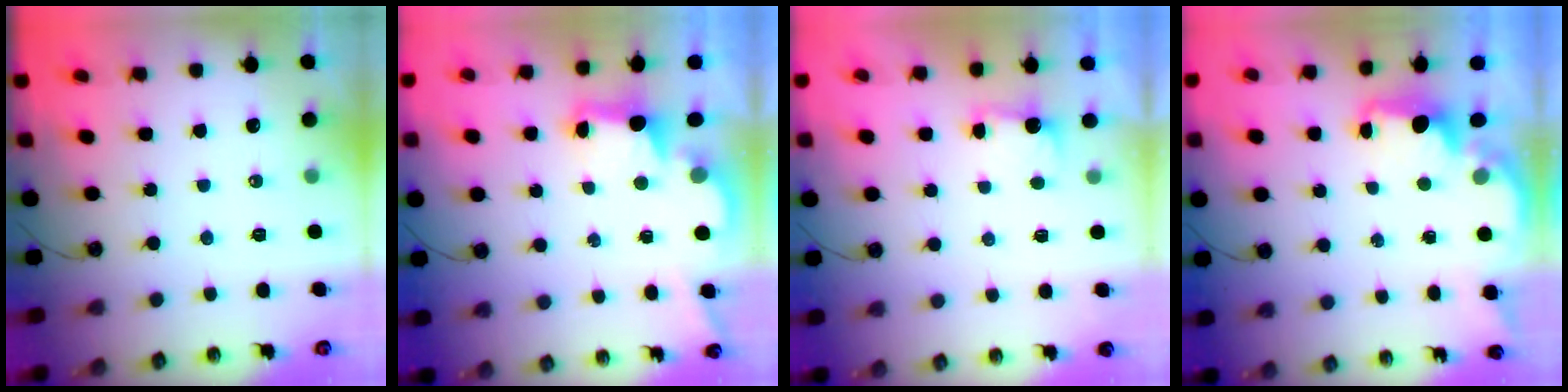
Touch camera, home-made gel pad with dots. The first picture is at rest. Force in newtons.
{"total": 2.9, "press": 2.8, "slide": 0.9}
{"total": 2.1, "press": 1.9, "slide": 0.9}
{"total": 1.9, "press": 1.7, "slide": 0.7}